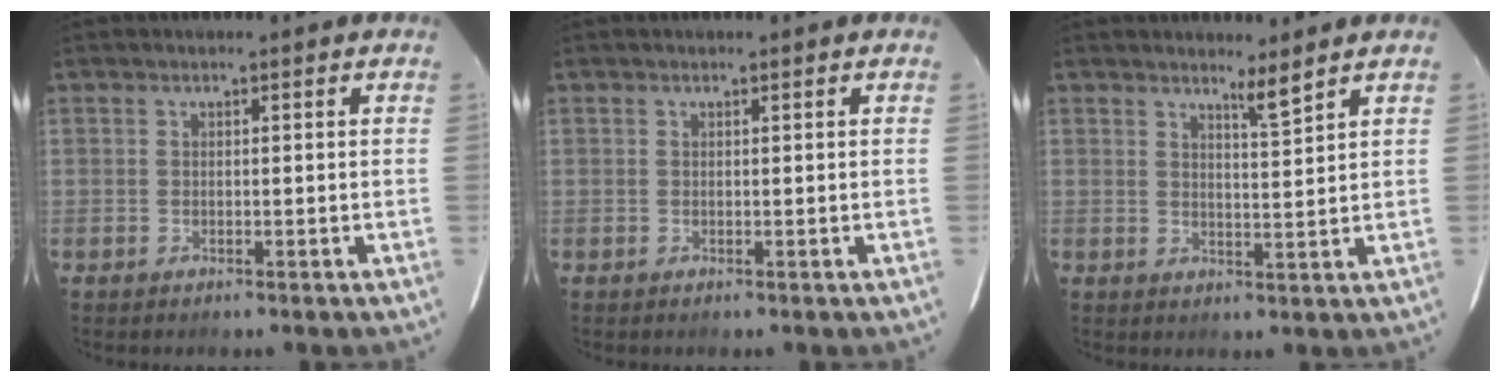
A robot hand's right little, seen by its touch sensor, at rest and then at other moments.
{"total": 0.0}
{"total": 3.1, "force": [2.6, -0.5, 1.7], "torque": [-0.031, -0.011, 0.041]}